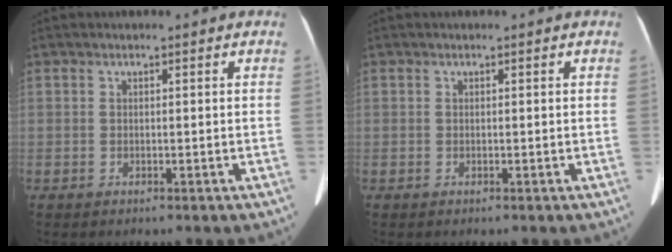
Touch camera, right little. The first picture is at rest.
{"total": 0.0}